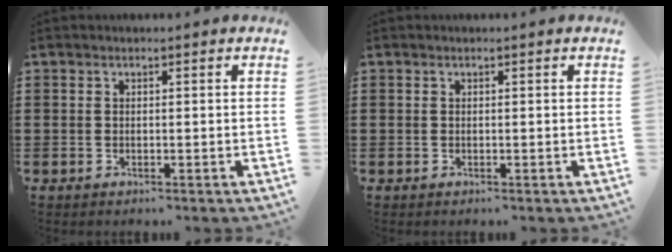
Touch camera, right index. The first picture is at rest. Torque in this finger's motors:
{"motor_torque": [-0.04, 0.53, 0.00, 0.00]}